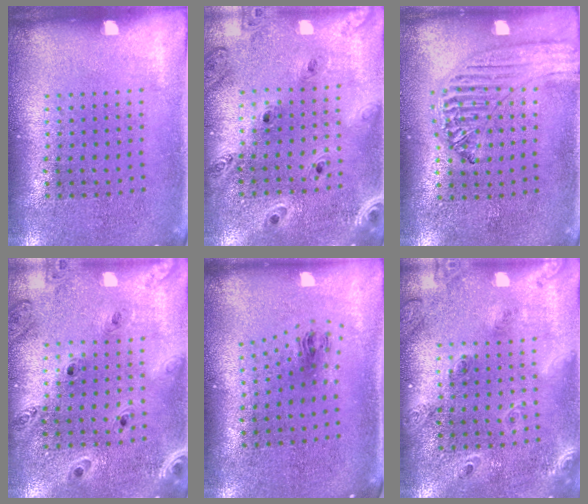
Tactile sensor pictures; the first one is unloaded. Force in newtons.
{"total": 1.3, "press": 1.2, "slide": 0.3}
{"total": 1.2, "press": 1.2, "slide": 0.1}
{"total": 1.3, "press": 1.3, "slide": 0.2}
{"total": 1.0, "press": 0.4, "slide": 0.9}
{"total": 1.7, "press": 1.6, "slide": 0.6}